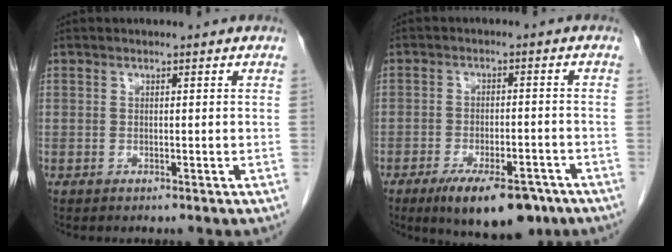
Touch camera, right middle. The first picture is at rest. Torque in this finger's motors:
{"motor_torque": [1.10, -1.04, 0.14, 0.08]}